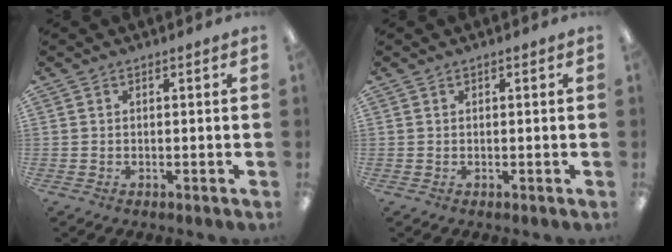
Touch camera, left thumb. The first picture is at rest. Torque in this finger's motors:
{"motor_torque": [-0.06, -0.01, -0.17, -0.09, 0.00]}